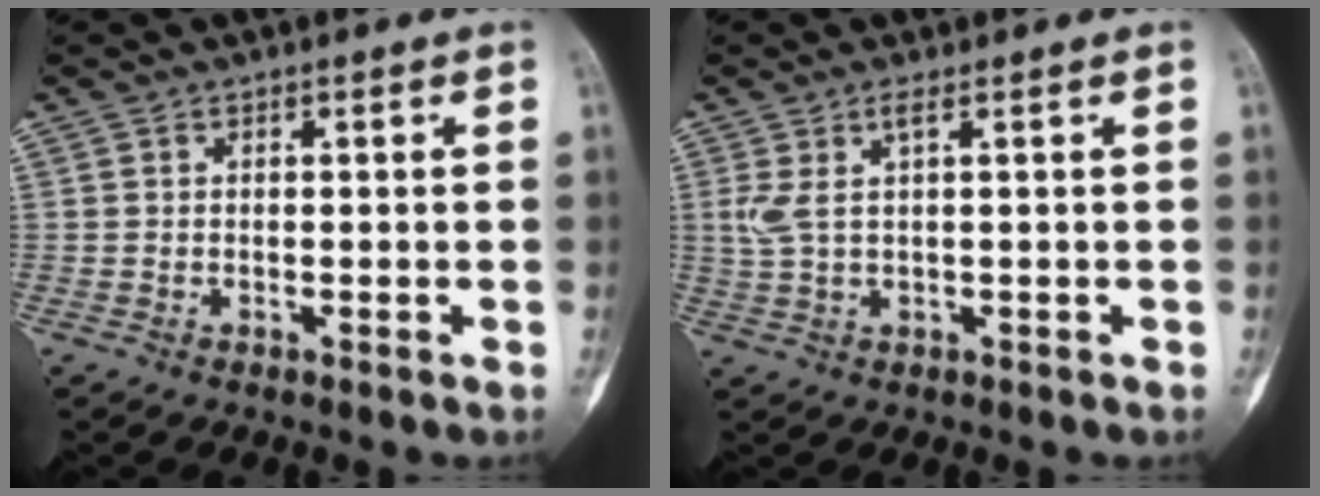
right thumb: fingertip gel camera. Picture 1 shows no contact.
{"total": 3.8, "force": [1.2, 0.5, 3.5], "torque": [-0.099, 0.005, 0.034]}